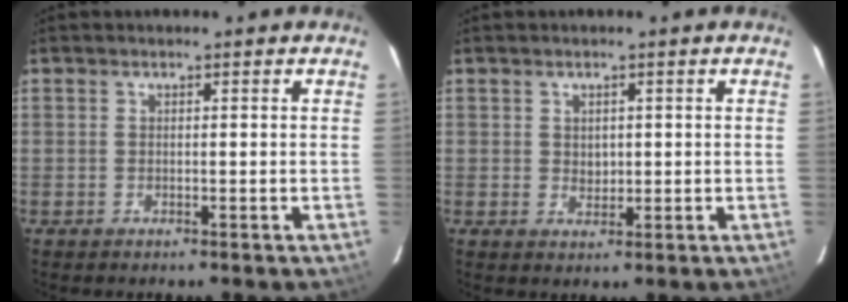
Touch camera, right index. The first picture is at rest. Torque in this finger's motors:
{"motor_torque": [0.00, 0.16, 0.16, 0.00]}